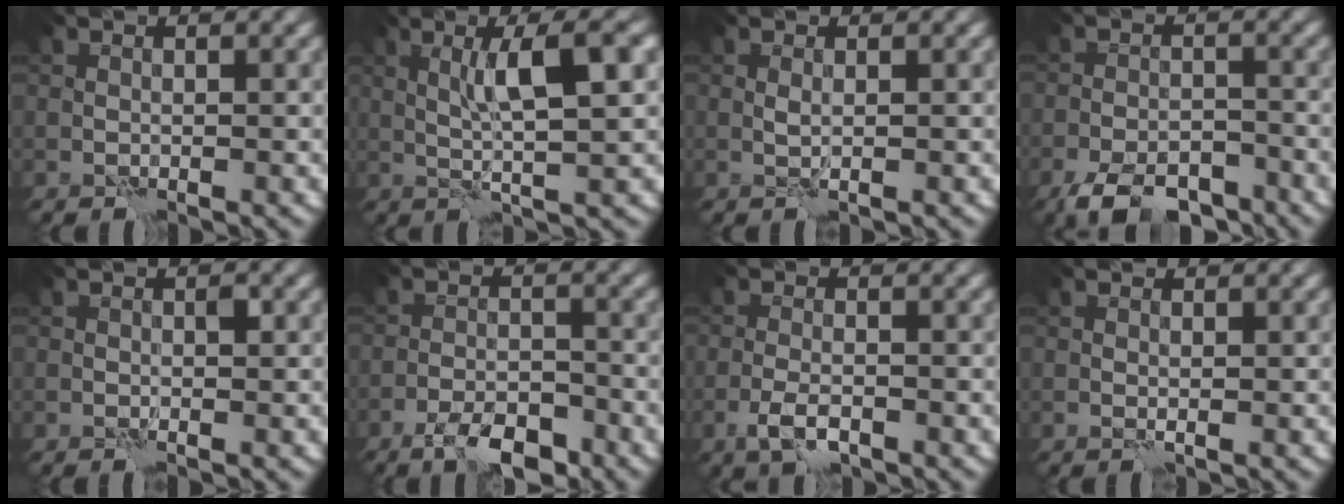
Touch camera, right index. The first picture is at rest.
{"total": 5.6, "force": [1.7, 0.6, 5.3], "torque": [-0.092, 0.011, 0.031]}
{"total": 0.7, "force": [0.4, -0.1, 0.6], "torque": [-0.015, -0.001, 0.007]}
{"total": 6.6, "force": [-5.0, 2.5, 3.5], "torque": [-0.051, -0.008, -0.088]}
{"total": 0.6, "force": [0.0, 0.2, 0.5], "torque": [-0.006, 0.002, 0.001]}
{"total": 4.7, "force": [-3.3, 1.5, 2.9], "torque": [-0.044, 0.002, -0.058]}
{"total": 2.7, "force": [-1.3, 1.0, 2.1], "torque": [-0.046, -0.001, -0.029]}
{"total": 0.7, "force": [0.2, 0.3, 0.5], "torque": [-0.013, -0.001, 0.002]}